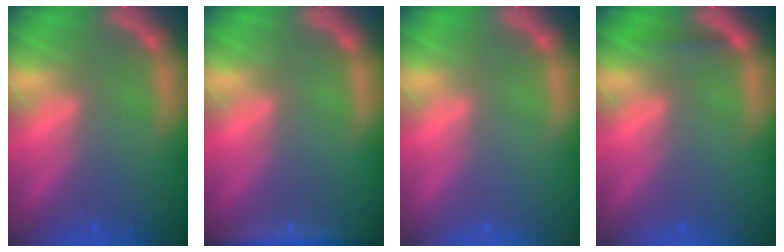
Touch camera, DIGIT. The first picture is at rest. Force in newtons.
{"total": 4.0}
{"total": 0.0}
{"total": 0.9}